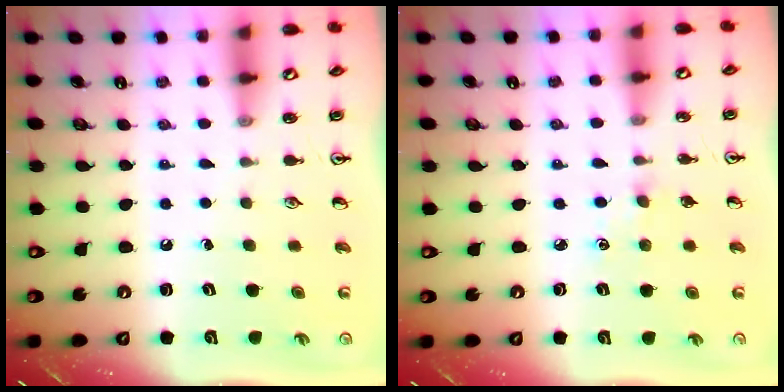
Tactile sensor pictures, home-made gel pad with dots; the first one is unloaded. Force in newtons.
{"total": 2.0, "press": 2.0, "slide": 0.3}